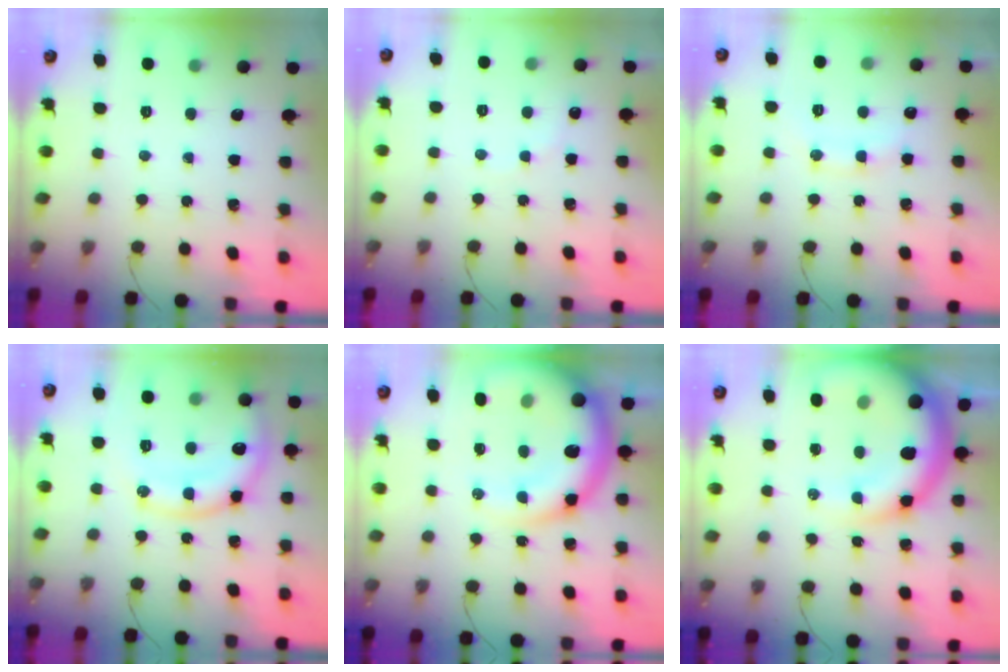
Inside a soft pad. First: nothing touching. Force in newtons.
{"total": 4.9, "press": 4.9, "slide": 0.8}
{"total": 9.8, "press": 9.7, "slide": 0.9}
{"total": 14.0, "press": 13.9, "slide": 1.6}
{"total": 20.1, "press": 19.5, "slide": 4.7}
{"total": 18.5, "press": 17.9, "slide": 4.5}